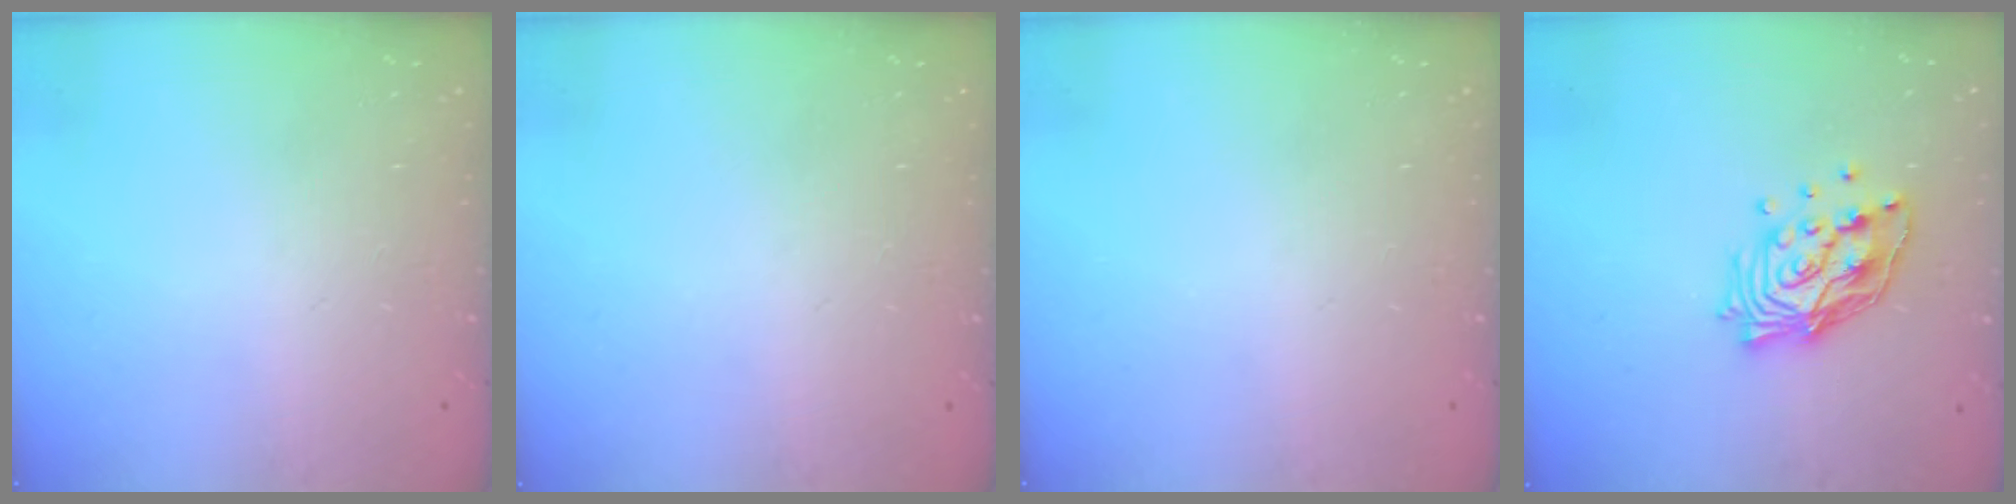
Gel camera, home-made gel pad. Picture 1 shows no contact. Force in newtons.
{"total": 0.0}
{"total": 0.0}
{"total": 13.5, "press": 13.4, "slide": 1.0}